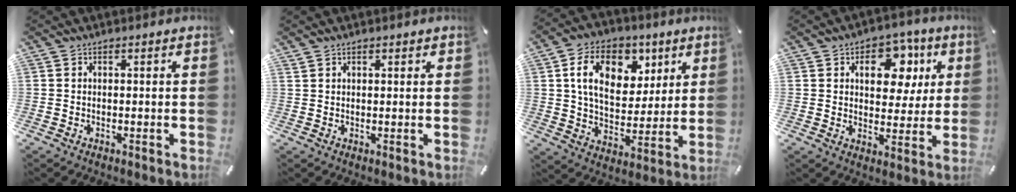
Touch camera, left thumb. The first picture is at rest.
{"total": 1.0, "force": [0.7, 0.6, 0.3], "torque": [-0.006, 0.000, 0.015]}
{"total": 15.4, "force": [6.2, 10.9, 9.0], "torque": [-0.140, -0.009, 0.112]}
{"total": 12.8, "force": [4.6, 8.8, 8.1], "torque": [-0.092, -0.012, 0.072]}